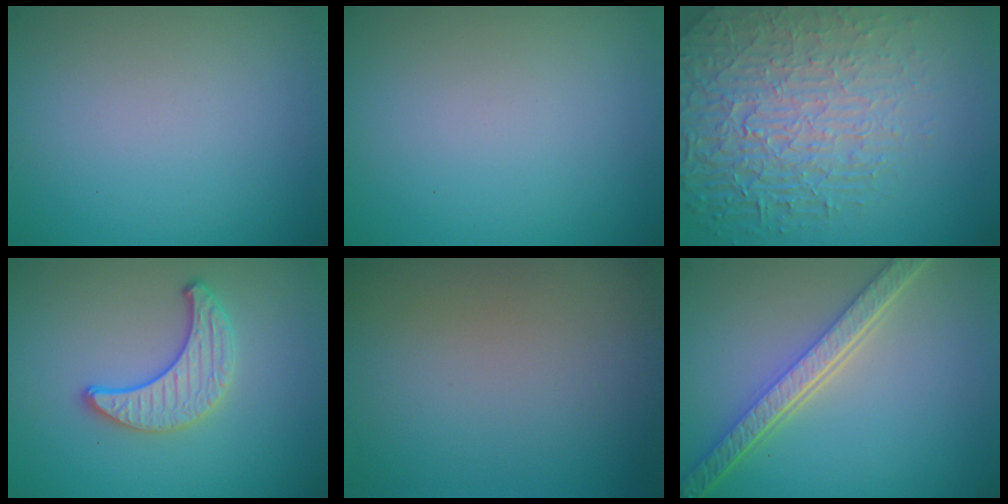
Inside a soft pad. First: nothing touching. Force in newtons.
{"total": 0.0}
{"total": 7.8, "press": 5.9, "slide": 5.1}
{"total": 3.0, "press": 2.8, "slide": 0.9}
{"total": 0.0}
{"total": 5.6, "press": 4.2, "slide": 3.8}